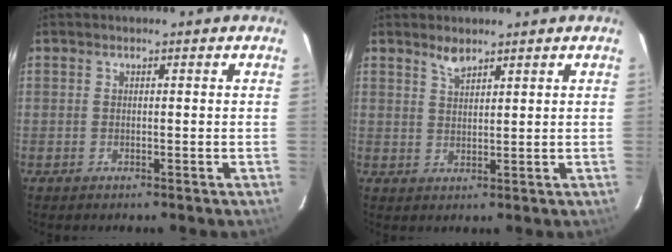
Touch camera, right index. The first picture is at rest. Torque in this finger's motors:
{"motor_torque": [0.05, 0.02, 0.01, 0.01]}